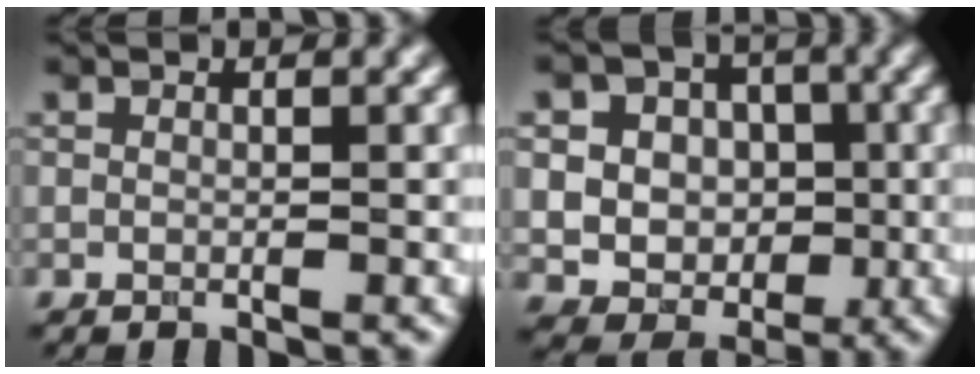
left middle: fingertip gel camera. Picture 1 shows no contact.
{"total": 9.3, "force": [1.1, 8.5, 3.6], "torque": [-0.073, 0.032, 0.009]}